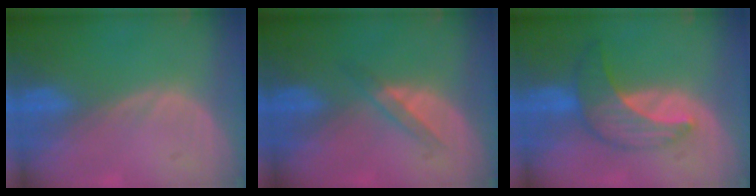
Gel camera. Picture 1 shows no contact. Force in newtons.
{"total": 2.6, "press": 2.4, "slide": 1.0}
{"total": 7.1, "press": 6.8, "slide": 2.0}